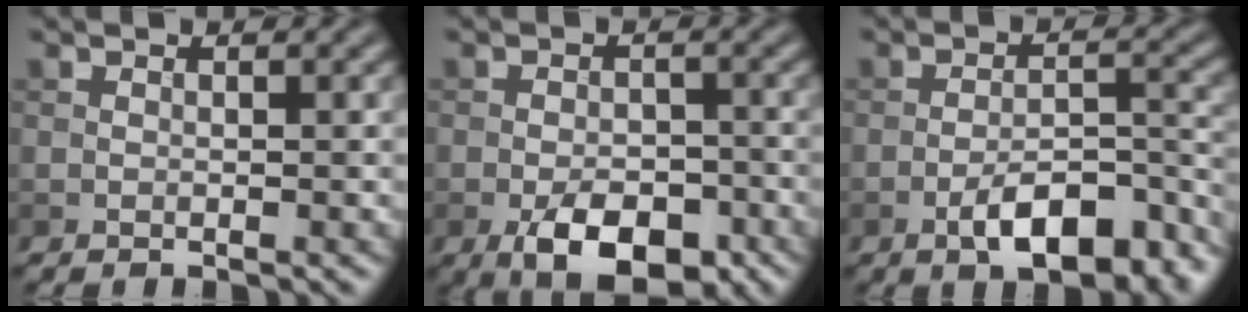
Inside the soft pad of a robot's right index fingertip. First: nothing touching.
{"total": 6.7, "force": [-3.4, 3.5, 4.6], "torque": [-0.067, -0.008, -0.055]}
{"total": 7.9, "force": [-4.7, 2.9, 5.6], "torque": [-0.081, 0.007, -0.075]}